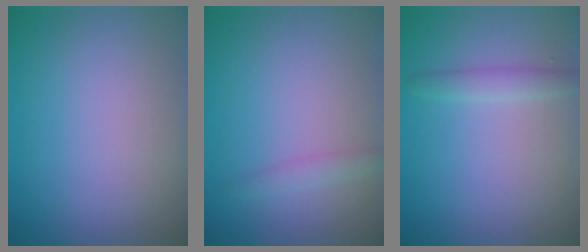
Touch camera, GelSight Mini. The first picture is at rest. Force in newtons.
{"total": 1.2, "press": 1.2, "slide": 0.0}
{"total": 1.5, "press": 1.5, "slide": 0.1}